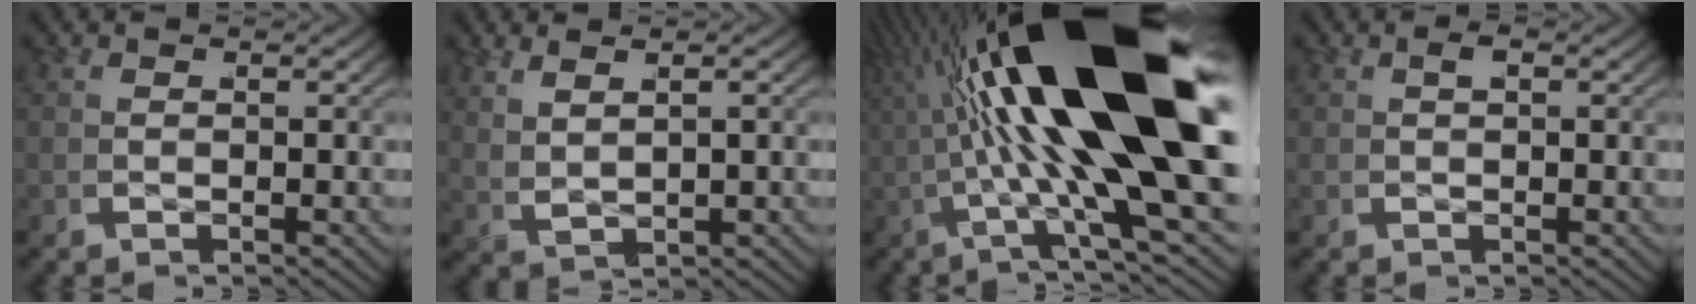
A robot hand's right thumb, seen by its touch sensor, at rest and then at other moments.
{"total": 1.7, "force": [0.5, 0.4, 1.5], "torque": [-0.038, -0.003, 0.019]}
{"total": 23.4, "force": [2.7, 7.7, 22.0], "torque": [-0.367, 0.025, 0.035]}
{"total": 0.6, "force": [0.3, -0.2, 0.5], "torque": [-0.003, 0.008, 0.003]}